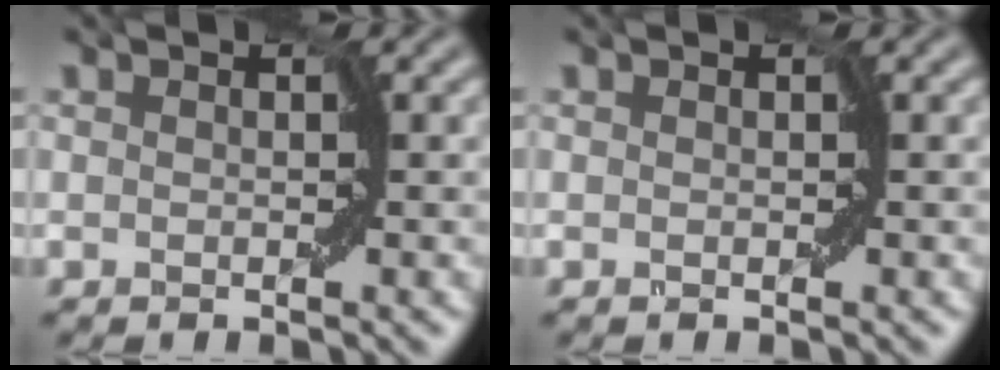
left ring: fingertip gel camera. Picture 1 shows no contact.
{"total": 0.0}